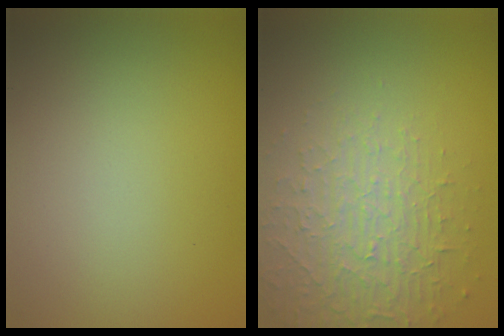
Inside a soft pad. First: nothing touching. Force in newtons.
{"total": 4.8, "press": 3.1, "slide": 3.6}